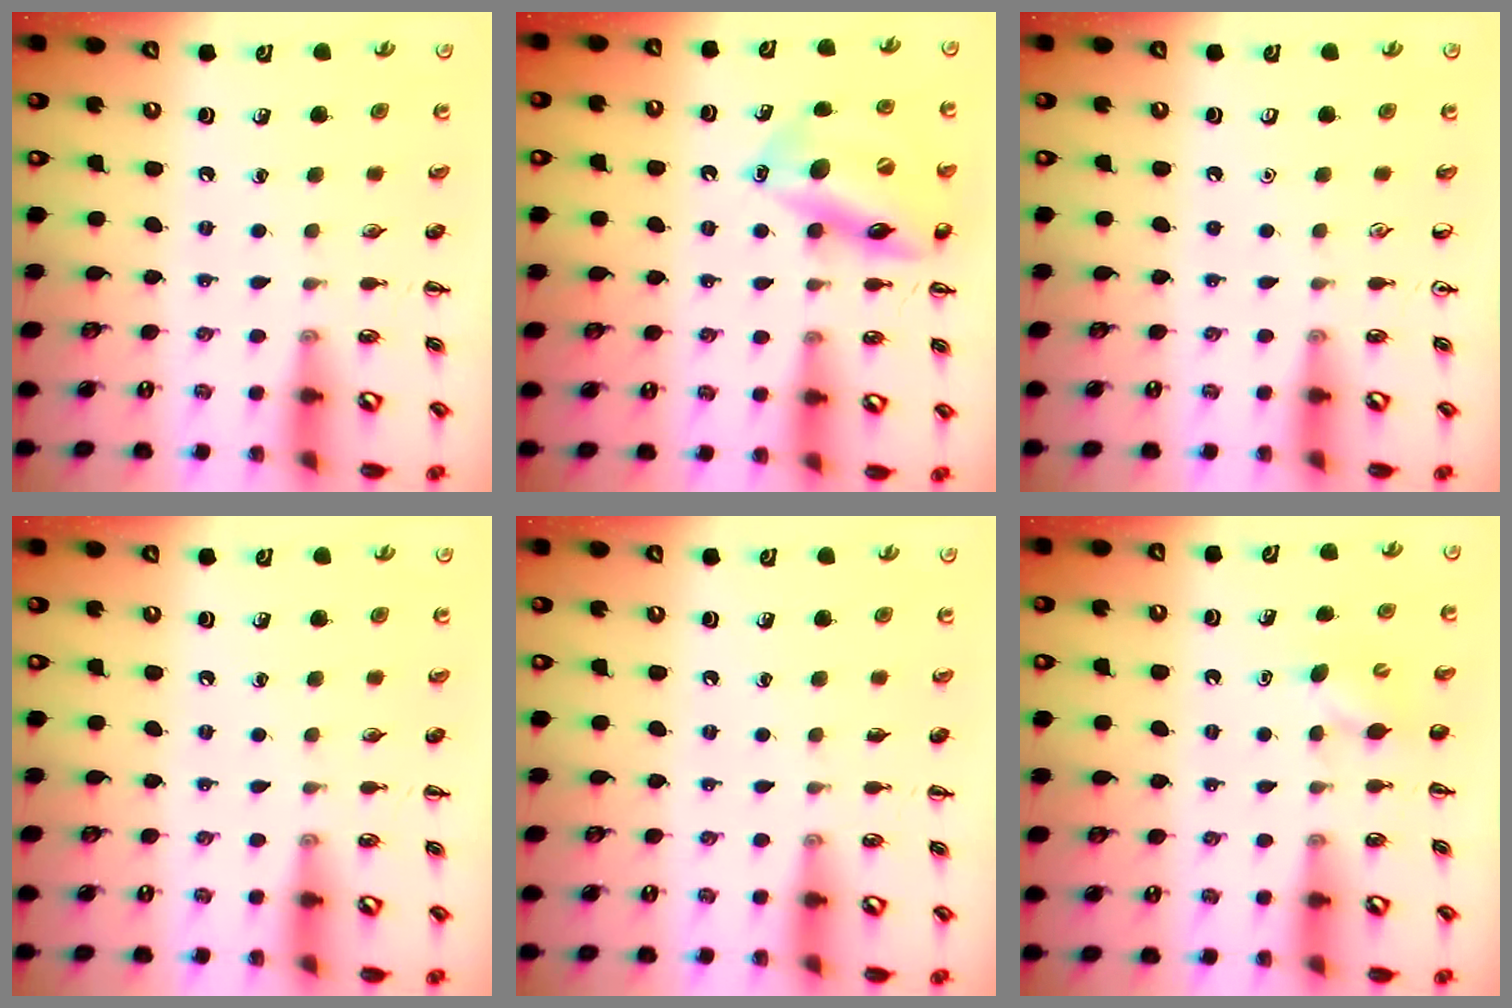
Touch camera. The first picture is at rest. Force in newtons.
{"total": 16.3, "press": 16.1, "slide": 2.2}
{"total": 0.0}
{"total": 0.0}
{"total": 0.0}
{"total": 3.5, "press": 3.3, "slide": 1.1}